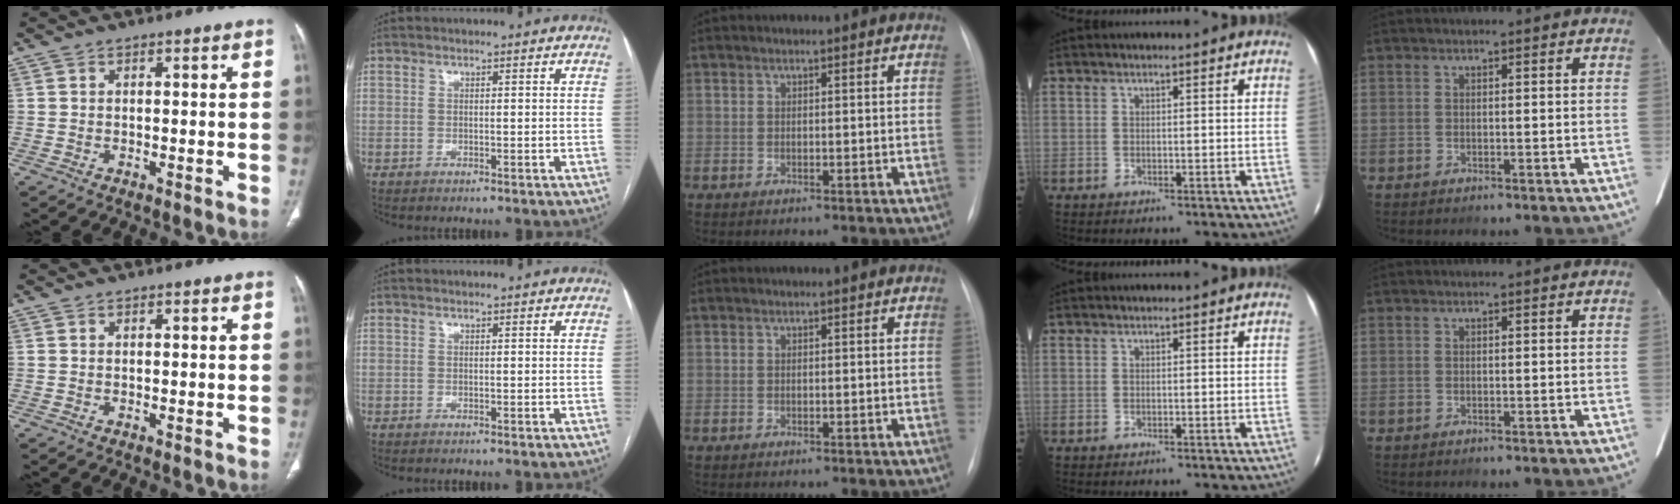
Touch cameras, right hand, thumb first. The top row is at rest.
{}